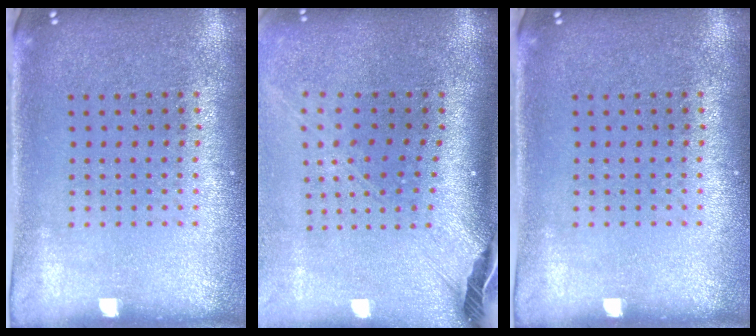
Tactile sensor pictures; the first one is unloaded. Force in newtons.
{"total": 2.7, "press": 2.0, "slide": 1.9}
{"total": 0.0}